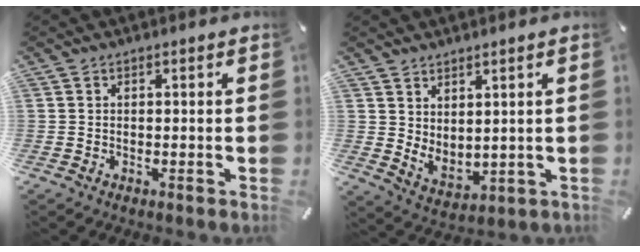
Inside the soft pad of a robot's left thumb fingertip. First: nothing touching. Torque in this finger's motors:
{"motor_torque": [0.75, 0.64, 0.29, -0.58, 0.13]}